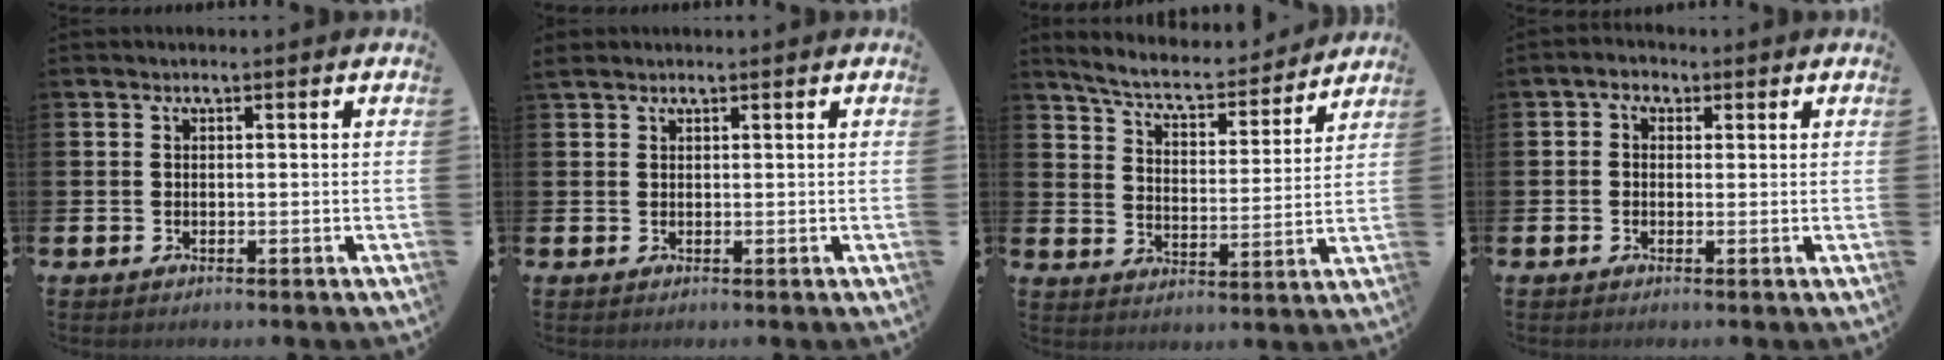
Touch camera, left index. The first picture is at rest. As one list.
[{"total": 1.3, "force": [1.2, 0.5, 0.1], "torque": [0.002, 0.000, 0.021]}, {"total": 6.6, "force": [6.1, 1.2, 2.1], "torque": [-0.076, -0.044, 0.103]}, {"total": 1.9, "force": [0.7, 1.6, 0.8], "torque": [-0.020, 0.008, 0.010]}]